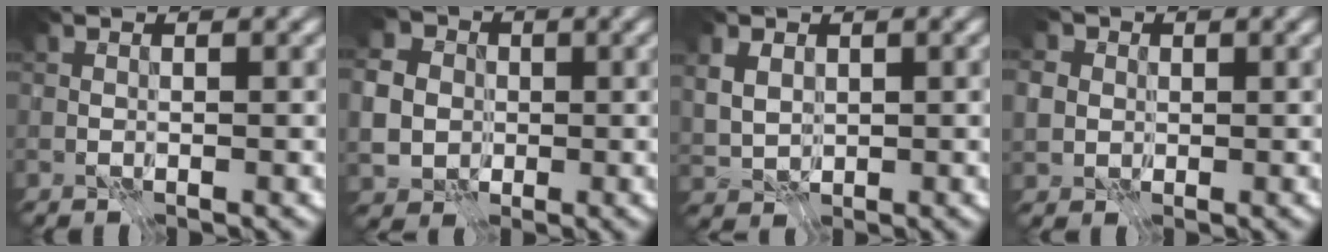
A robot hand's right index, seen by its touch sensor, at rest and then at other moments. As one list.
[{"total": 5.9, "force": [-0.2, 5.4, 2.5], "torque": [-0.058, 0.007, -0.018]}, {"total": 2.7, "force": [0.8, 2.0, 1.6], "torque": [-0.039, 0.001, 0.015]}, {"total": 4.4, "force": [1.1, 3.9, 1.8], "torque": [-0.043, 0.017, 0.008]}]